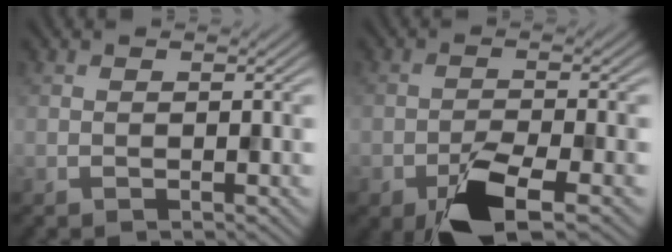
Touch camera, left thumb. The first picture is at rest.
{"total": 7.0, "force": [-4.0, 2.4, 5.2], "torque": [-0.095, -0.004, -0.075]}